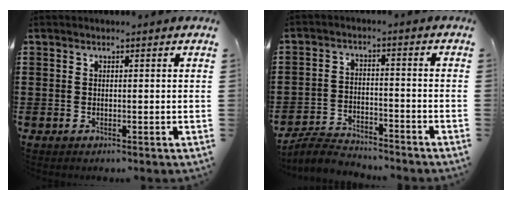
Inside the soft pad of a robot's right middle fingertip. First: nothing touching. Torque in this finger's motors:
{"motor_torque": [0.50, -0.28, 0.00, 0.00]}